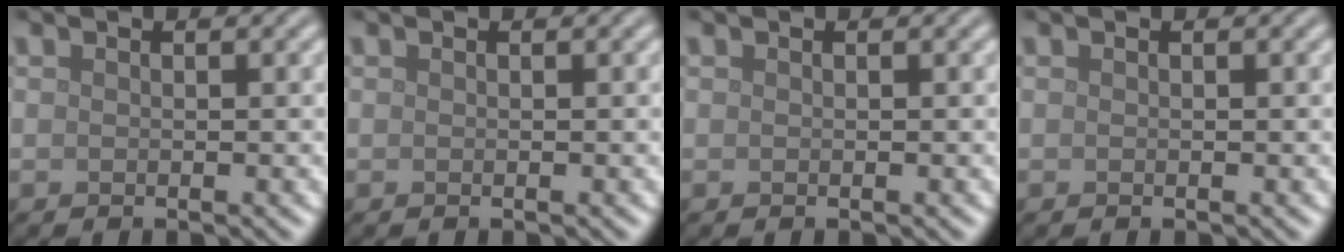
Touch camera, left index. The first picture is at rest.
{"total": 0.0}
{"total": 0.0}
{"total": 0.0}